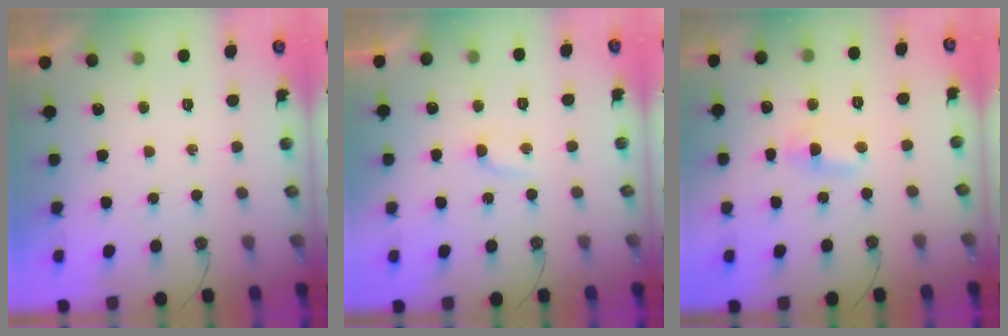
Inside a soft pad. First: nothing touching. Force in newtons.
{"total": 14.4, "press": 3.6, "slide": 13.9}
{"total": 1.5, "press": 1.3, "slide": 0.7}